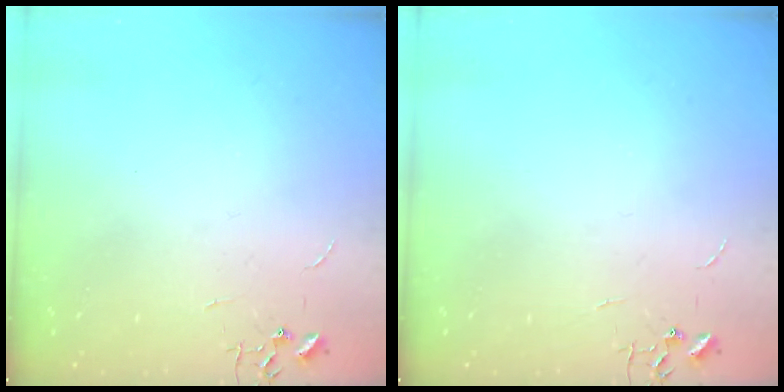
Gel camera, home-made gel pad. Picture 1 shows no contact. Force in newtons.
{"total": 0.0}